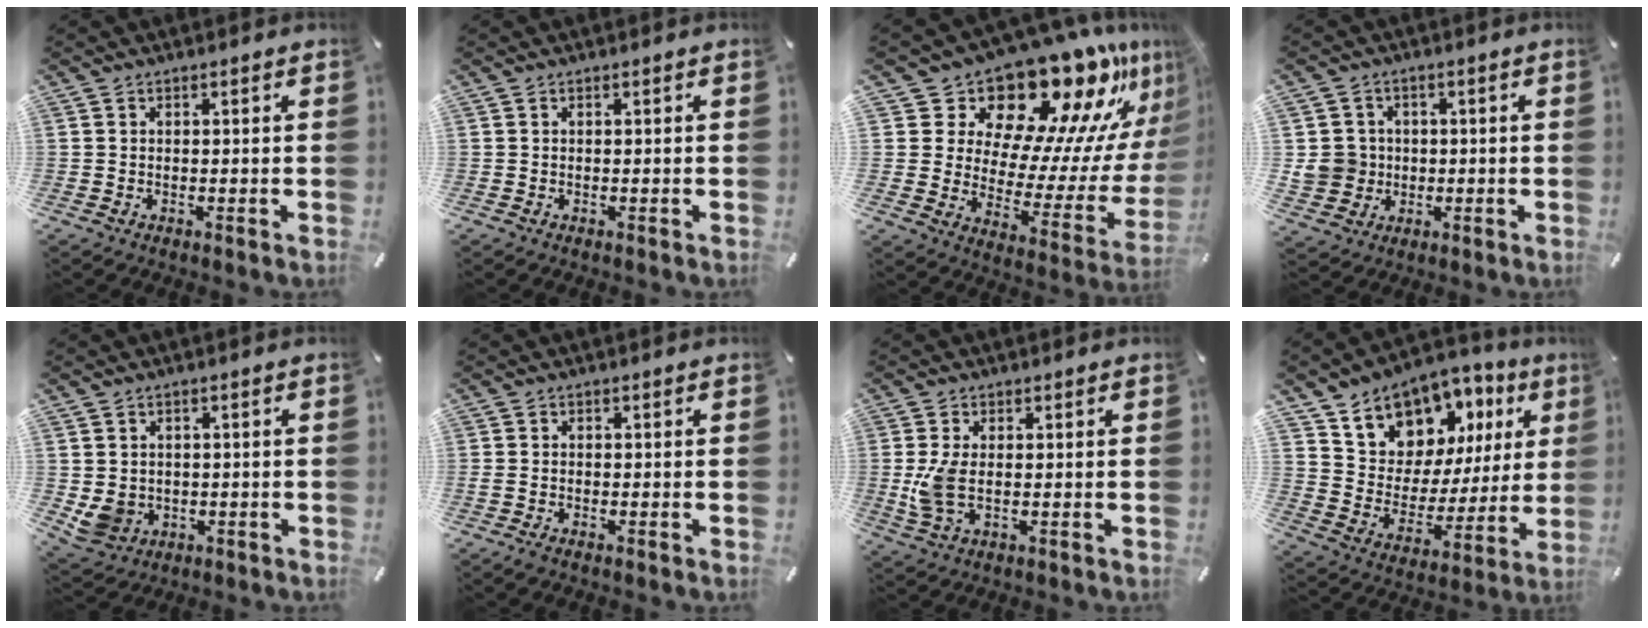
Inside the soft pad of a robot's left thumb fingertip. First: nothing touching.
{"total": 0.0}
{"total": 20.2, "force": [17.0, 8.5, 6.9], "torque": [-0.075, -0.164, 0.284]}
{"total": 7.3, "force": [0.2, 7.2, 1.2], "torque": [-0.039, 0.007, 0.008]}
{"total": 5.2, "force": [0.3, 5.0, 1.3], "torque": [-0.037, -0.003, 0.005]}
{"total": 0.9, "force": [-0.4, 0.4, 0.6], "torque": [-0.013, 0.000, -0.009]}
{"total": 5.9, "force": [0.6, 2.8, 5.1], "torque": [-0.107, -0.013, 0.004]}
{"total": 11.4, "force": [8.7, 7.3, 0.6], "torque": [-0.024, -0.097, 0.162]}